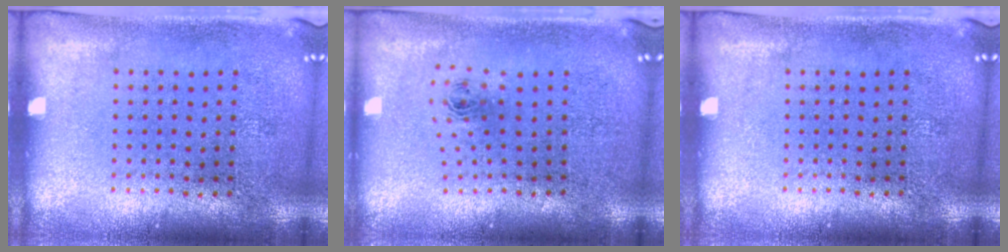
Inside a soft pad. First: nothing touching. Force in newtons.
{"total": 0.9, "press": 0.4, "slide": 0.8}
{"total": 0.0}